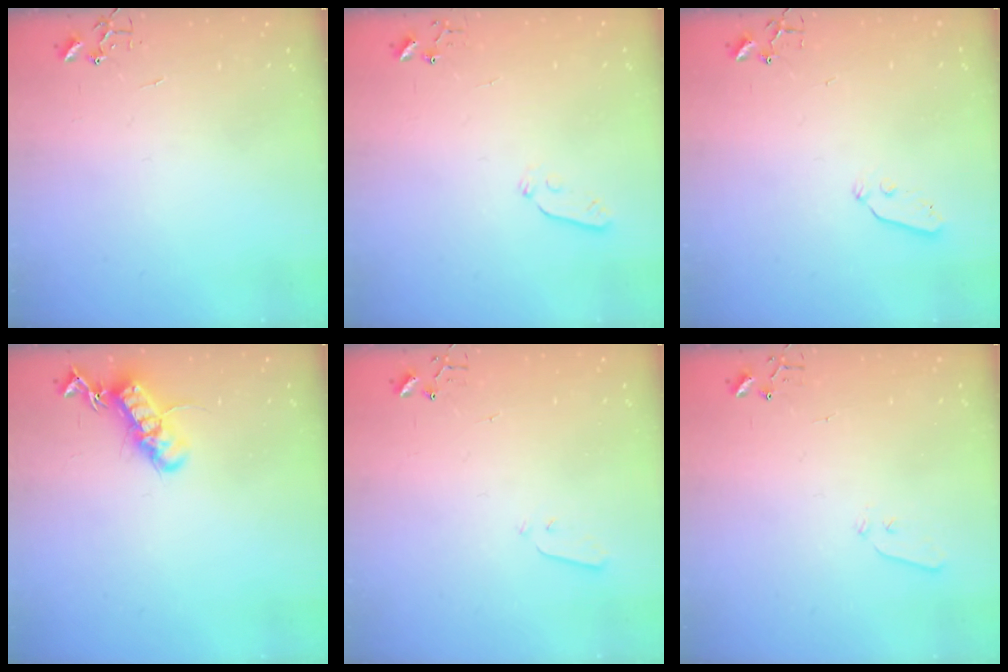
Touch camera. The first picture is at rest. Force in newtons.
{"total": 3.9, "press": 3.8, "slide": 0.8}
{"total": 3.2, "press": 3.2, "slide": 0.5}
{"total": 15.5, "press": 15.4, "slide": 1.8}
{"total": 2.8, "press": 2.7, "slide": 0.4}
{"total": 4.0, "press": 3.9, "slide": 0.6}